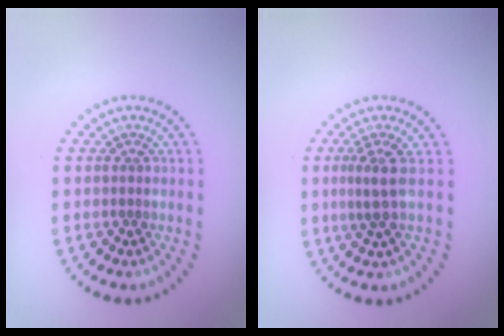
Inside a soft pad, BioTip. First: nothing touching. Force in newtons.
{"total": 2.3, "press": 1.5, "slide": 1.7}